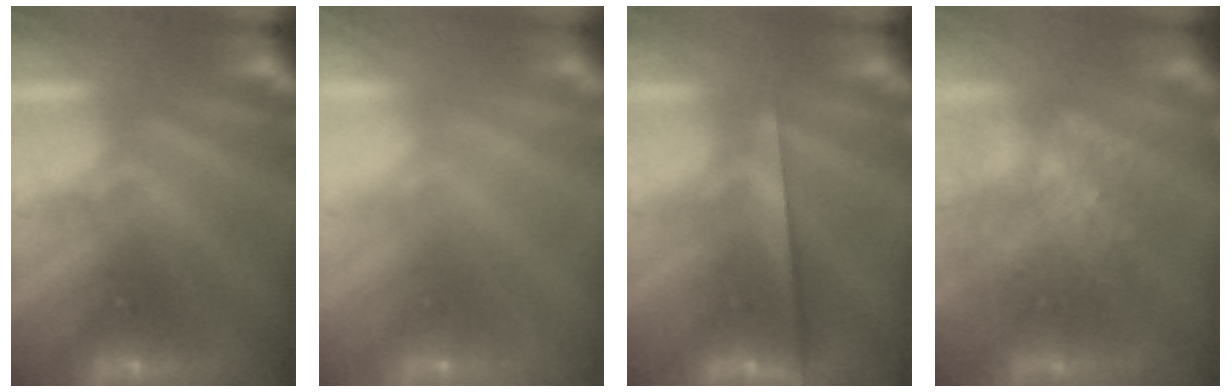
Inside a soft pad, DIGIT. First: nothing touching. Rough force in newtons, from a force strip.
{"total": 9.0}
{"total": 2.3}
{"total": 7.0}